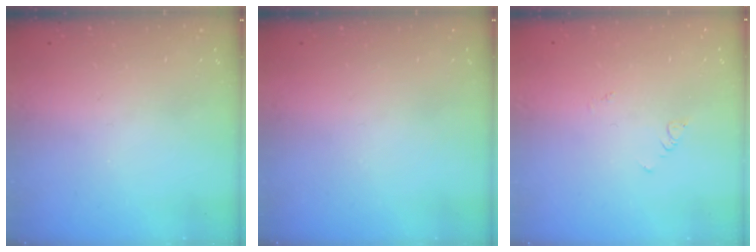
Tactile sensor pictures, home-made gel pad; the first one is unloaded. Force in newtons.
{"total": 0.0}
{"total": 1.9, "press": 1.9, "slide": 0.4}